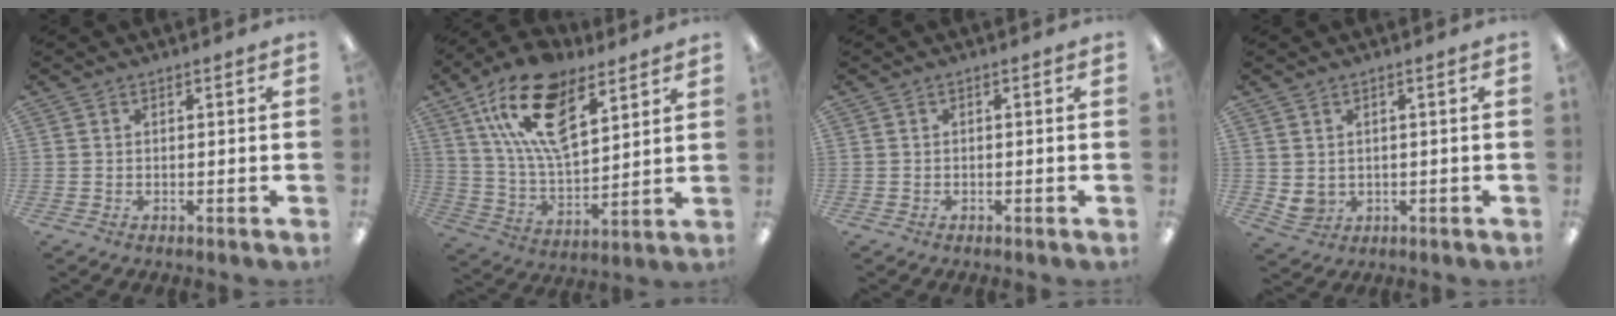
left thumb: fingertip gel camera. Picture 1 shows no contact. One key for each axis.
{"total": 19.7, "fx": 11.1, "fy": 9.3, "fz": 13.4, "tx": -0.255, "ty": -0.047, "tz": 0.193}
{"total": 0.0}
{"total": 2.4, "fx": 1.0, "fy": 2.1, "fz": 0.8, "tx": -0.025, "ty": -0.009, "tz": 0.019}